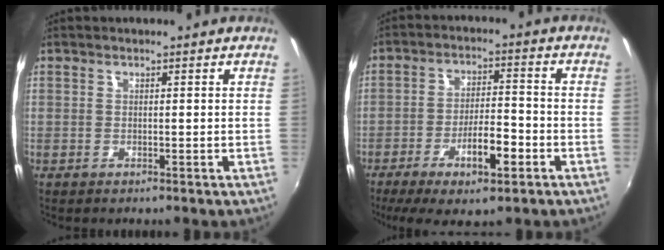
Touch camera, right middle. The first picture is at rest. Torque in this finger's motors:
{"motor_torque": [1.30, -0.84, 0.25, 0.17]}